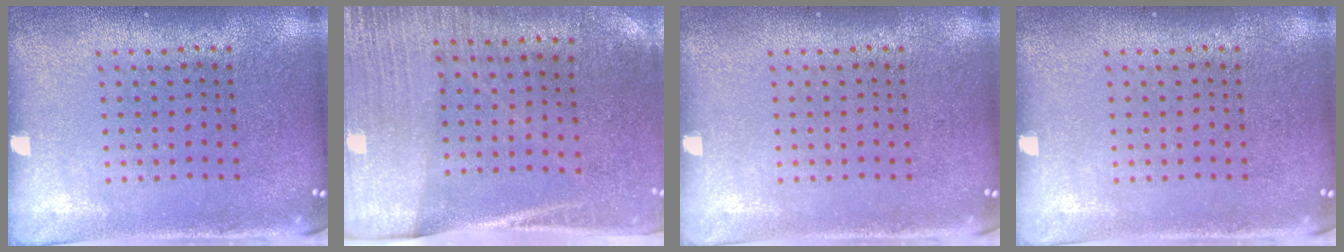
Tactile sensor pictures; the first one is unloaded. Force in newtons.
{"total": 2.9, "press": 2.6, "slide": 1.3}
{"total": 0.0}
{"total": 0.0}